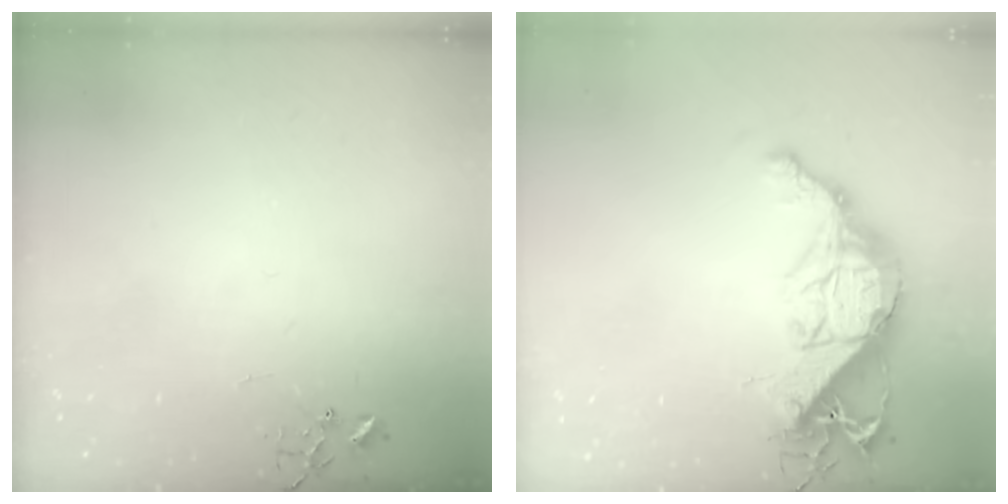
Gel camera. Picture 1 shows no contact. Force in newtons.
{"total": 15.3, "press": 15.3, "slide": 1.0}